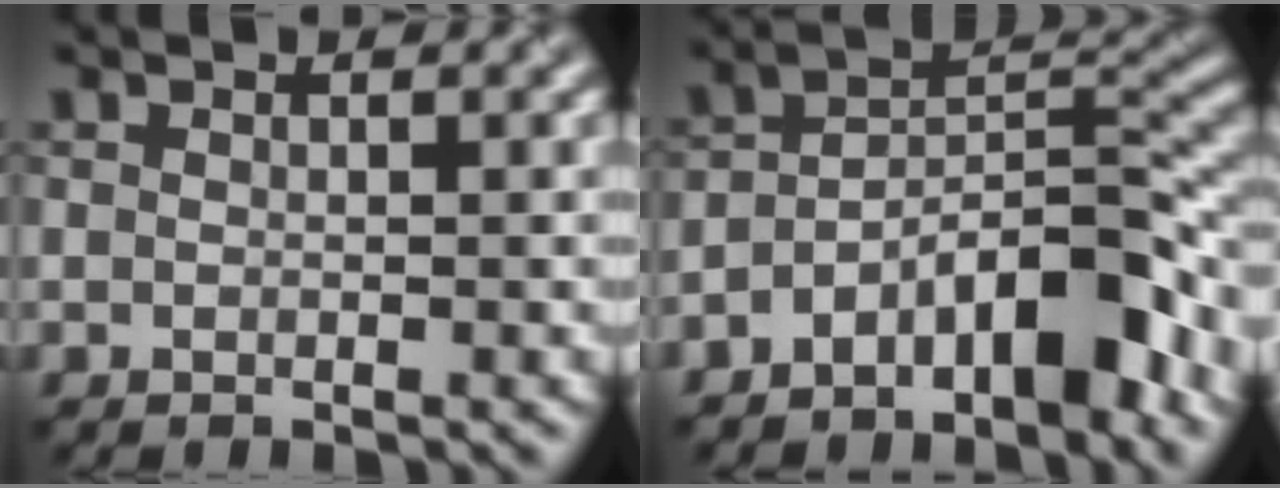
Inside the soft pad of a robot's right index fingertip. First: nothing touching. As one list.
[{"total": 7.1, "force": [-4.5, 2.7, 4.9], "torque": [-0.066, 0.015, -0.086]}]